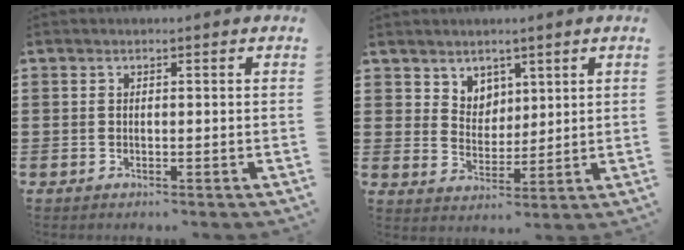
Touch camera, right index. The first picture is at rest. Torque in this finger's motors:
{"motor_torque": [-0.18, 0.21, 0.01, 0.00]}